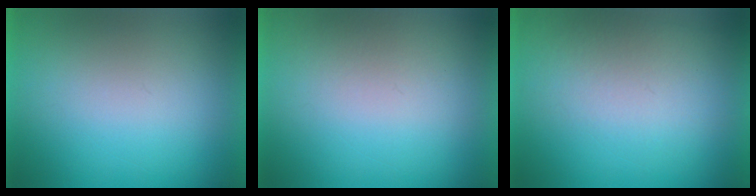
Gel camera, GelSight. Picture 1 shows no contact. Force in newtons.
{"total": 2.0}
{"total": 3.6}